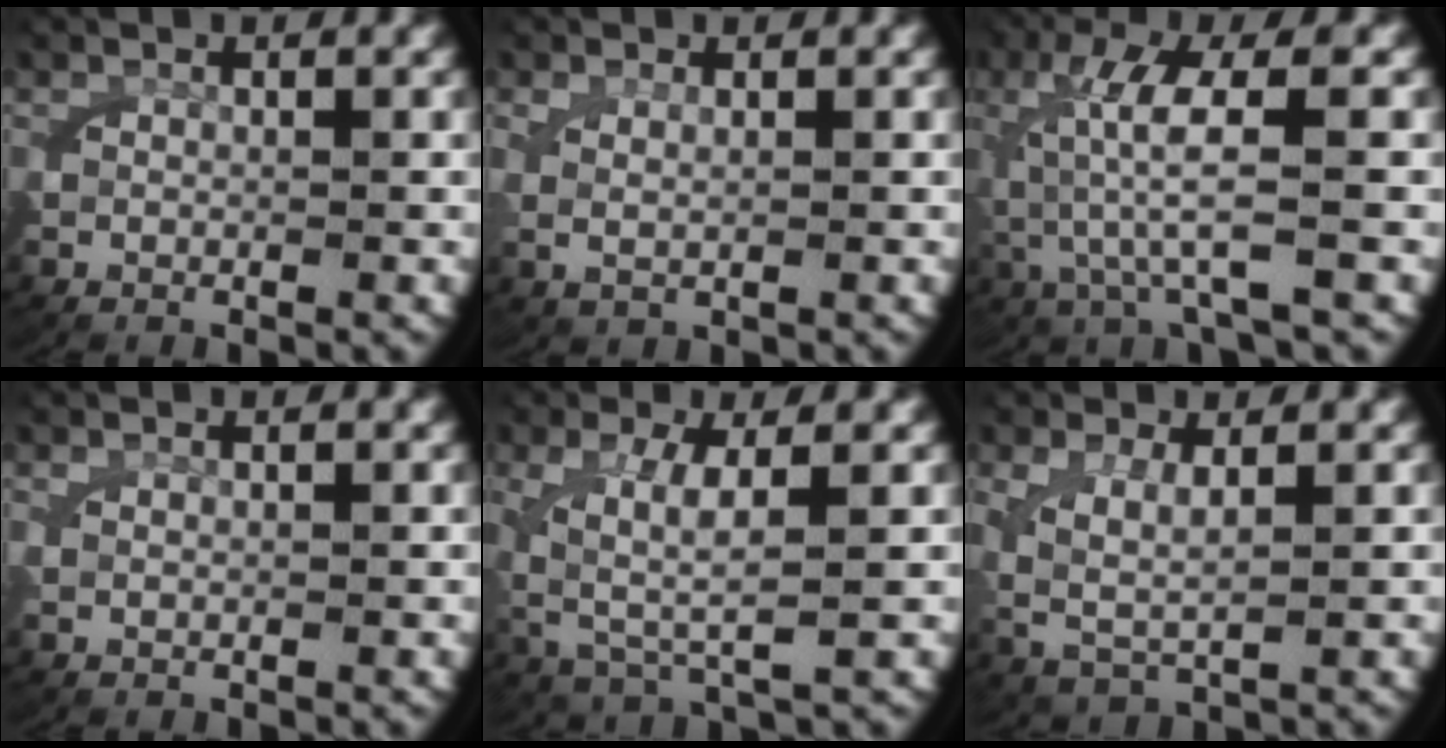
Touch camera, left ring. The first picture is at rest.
{"total": 1.3, "force": [0.7, 0.5, 1.1], "torque": [-0.029, -0.005, 0.020]}
{"total": 6.1, "force": [0.1, 1.6, 5.8], "torque": [-0.137, -0.007, 0.012]}
{"total": 0.7, "force": [0.5, 0.2, 0.4], "torque": [-0.009, 0.001, 0.011]}
{"total": 3.9, "force": [0.1, 1.7, 3.4], "torque": [-0.087, -0.013, 0.018]}
{"total": 4.5, "force": [0.6, 3.2, 3.0], "torque": [-0.090, -0.016, 0.020]}